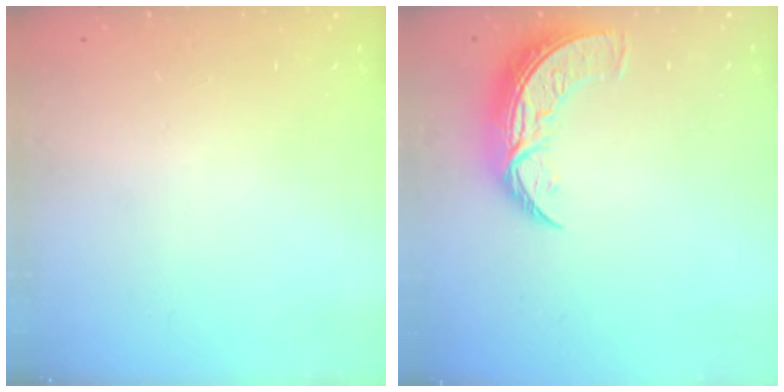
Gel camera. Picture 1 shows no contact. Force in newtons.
{"total": 9.7, "press": 9.7, "slide": 0.8}